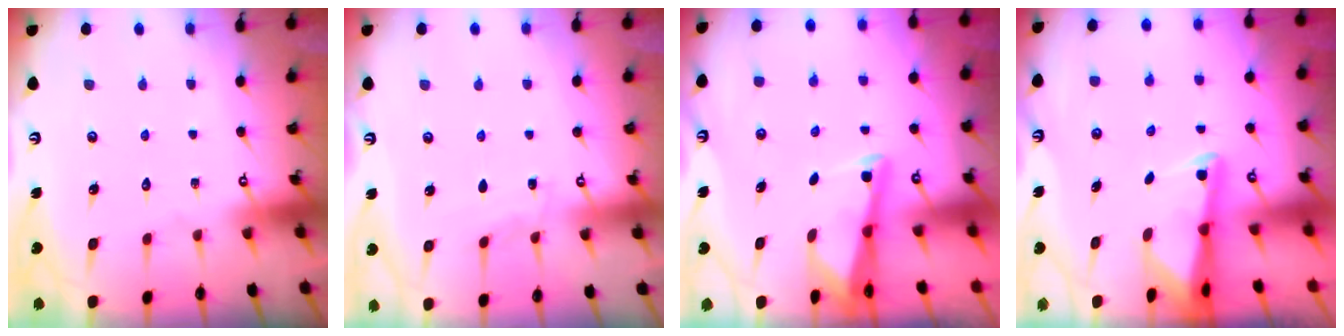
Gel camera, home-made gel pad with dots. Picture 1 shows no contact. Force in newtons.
{"total": 3.1, "press": 3.1, "slide": 0.4}
{"total": 2.7, "press": 2.7, "slide": 0.2}
{"total": 2.2, "press": 2.2, "slide": 0.5}